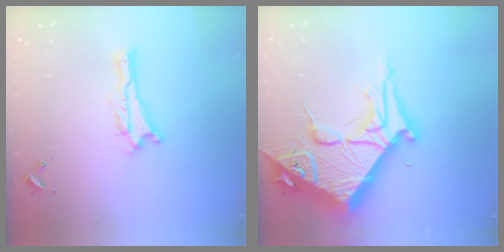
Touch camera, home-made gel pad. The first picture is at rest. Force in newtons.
{"total": 14.6, "press": 14.5, "slide": 1.6}